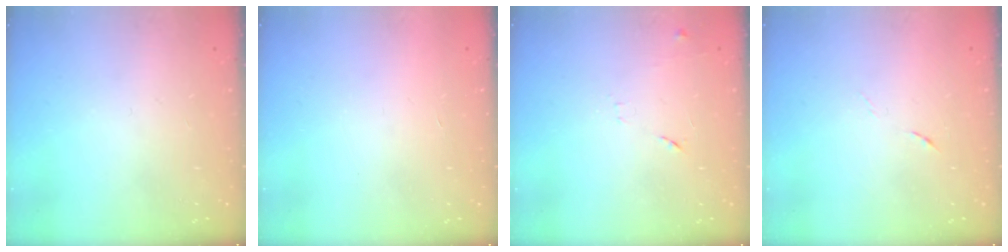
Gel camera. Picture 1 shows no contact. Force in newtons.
{"total": 1.6, "press": 1.6, "slide": 0.1}
{"total": 9.2, "press": 9.1, "slide": 0.7}
{"total": 4.0, "press": 3.8, "slide": 1.2}